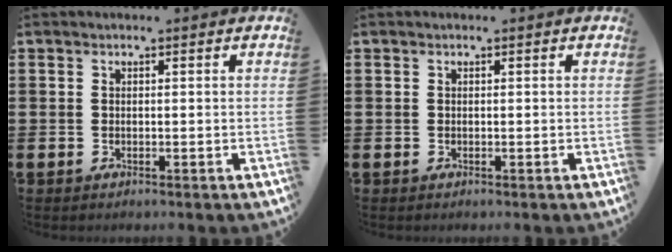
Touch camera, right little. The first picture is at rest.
{"total": 0.0}